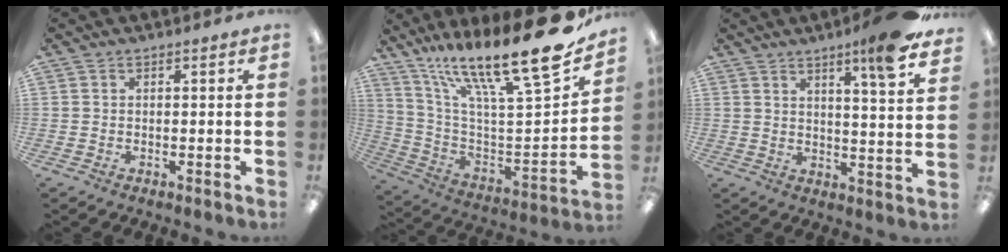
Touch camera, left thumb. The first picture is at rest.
{"total": 23.9, "force": [18.6, 3.4, 14.7], "torque": [-0.221, -0.146, 0.294]}
{"total": 8.9, "force": [6.5, 0.4, 6.0], "torque": [-0.085, -0.042, 0.101]}